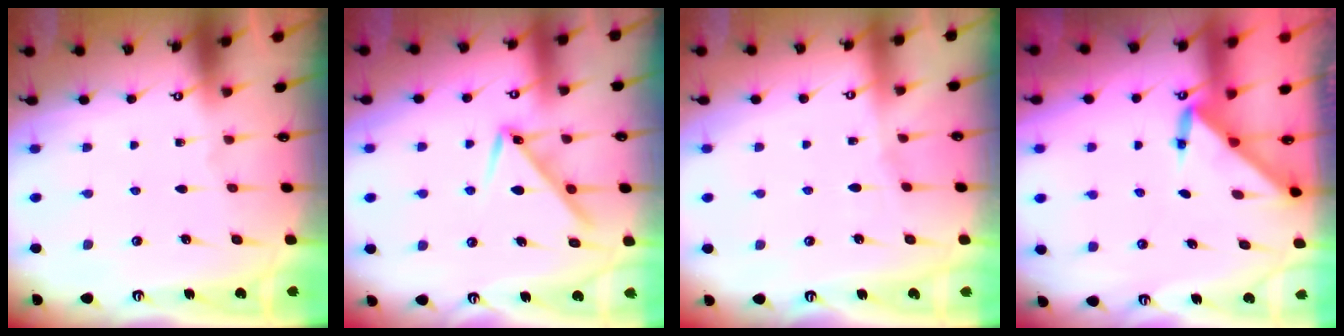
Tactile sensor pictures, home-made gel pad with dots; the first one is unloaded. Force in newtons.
{"total": 9.9, "press": 9.9, "slide": 0.5}
{"total": 2.9, "press": 2.9, "slide": 0.5}
{"total": 3.0, "press": 3.0, "slide": 0.3}